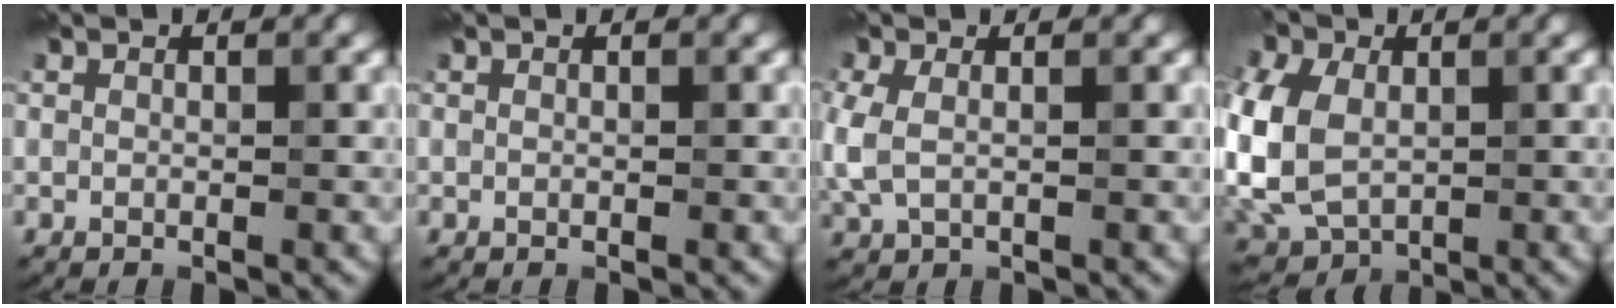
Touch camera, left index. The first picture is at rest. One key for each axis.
{"total": 0.0}
{"total": 2.8, "fx": -0.3, "fy": 1.8, "fz": 2.2, "tx": -0.067, "ty": -0.006, "tz": -0.003}
{"total": 13.6, "fx": 0.4, "fy": 10.3, "fz": 8.9, "tx": -0.194, "ty": 0.000, "tz": -0.020}